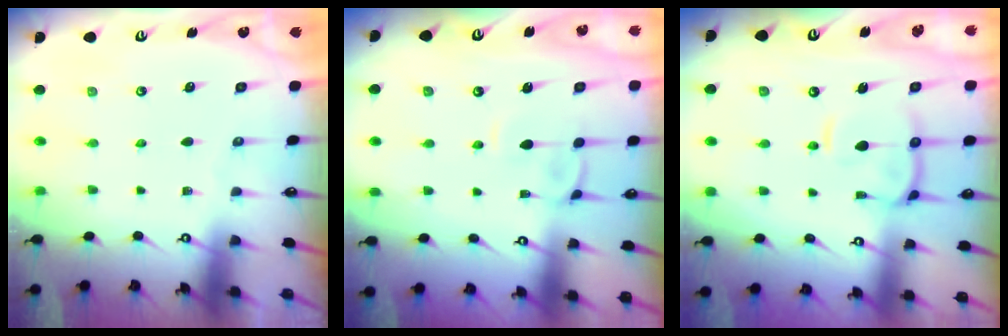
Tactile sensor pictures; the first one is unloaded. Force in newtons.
{"total": 2.5, "press": 2.4, "slide": 0.8}
{"total": 6.5, "press": 6.4, "slide": 1.5}